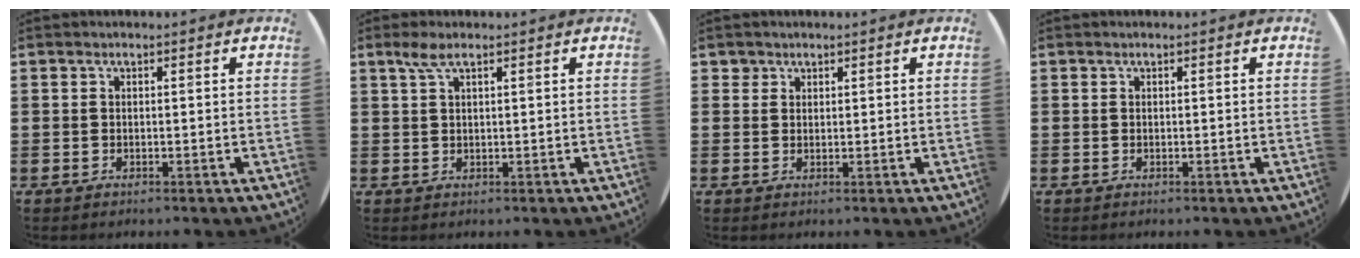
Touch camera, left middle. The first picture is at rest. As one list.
[{"total": 2.3, "force": [1.4, 0.5, 1.8], "torque": [-0.038, 0.005, 0.024]}, {"total": 1.5, "force": [1.2, 0.8, 0.1], "torque": [0.005, -0.001, 0.024]}, {"total": 0.0}]